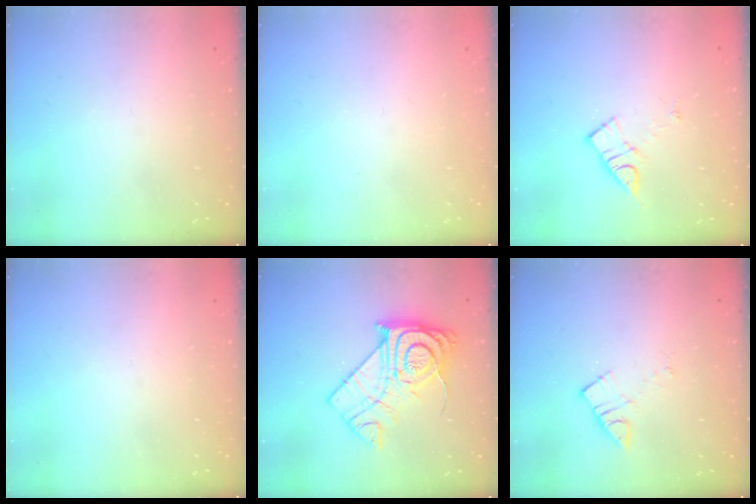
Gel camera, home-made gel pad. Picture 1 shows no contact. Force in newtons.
{"total": 1.5, "press": 1.5, "slide": 0.1}
{"total": 7.9, "press": 7.9, "slide": 0.4}
{"total": 0.0}
{"total": 17.3, "press": 17.2, "slide": 1.6}
{"total": 4.4, "press": 4.4, "slide": 0.4}